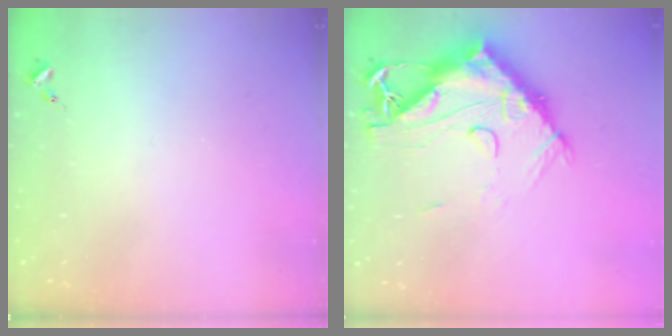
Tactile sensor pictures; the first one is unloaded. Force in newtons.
{"total": 18.5, "press": 18.4, "slide": 1.9}